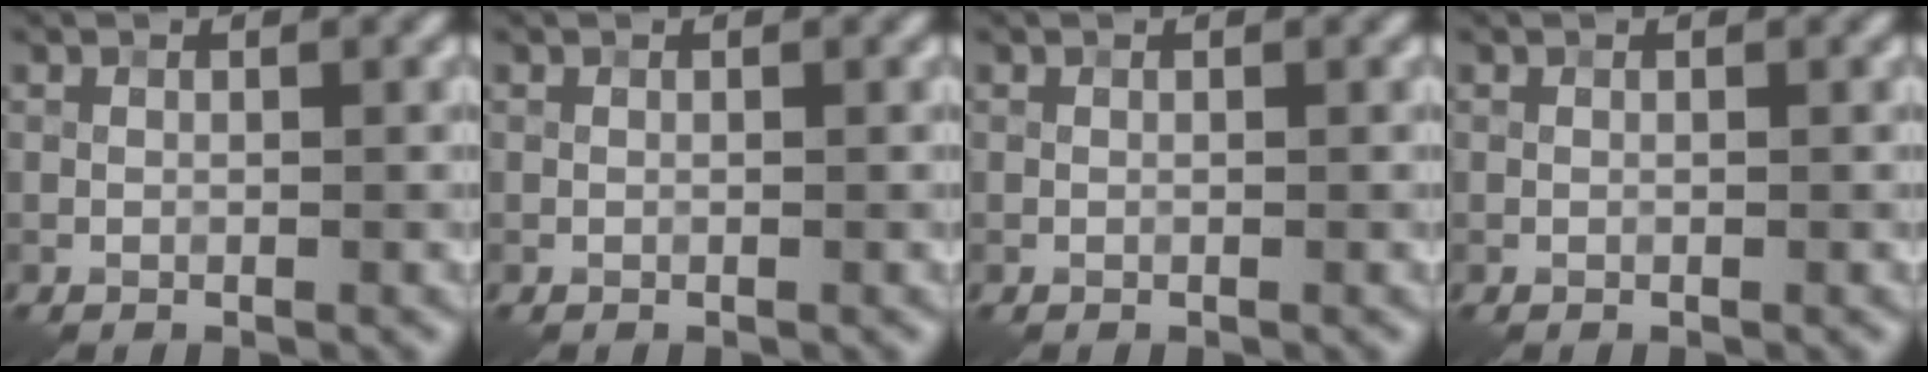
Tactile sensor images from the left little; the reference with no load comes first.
{"total": 0.0}
{"total": 0.0}
{"total": 0.0}